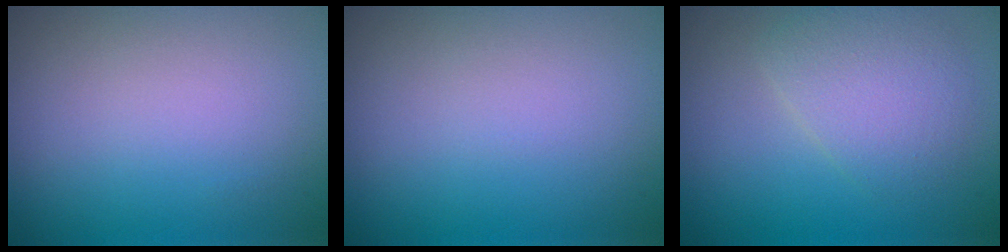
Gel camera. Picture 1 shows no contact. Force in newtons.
{"total": 0.0}
{"total": 3.2, "press": 3.2, "slide": 0.1}